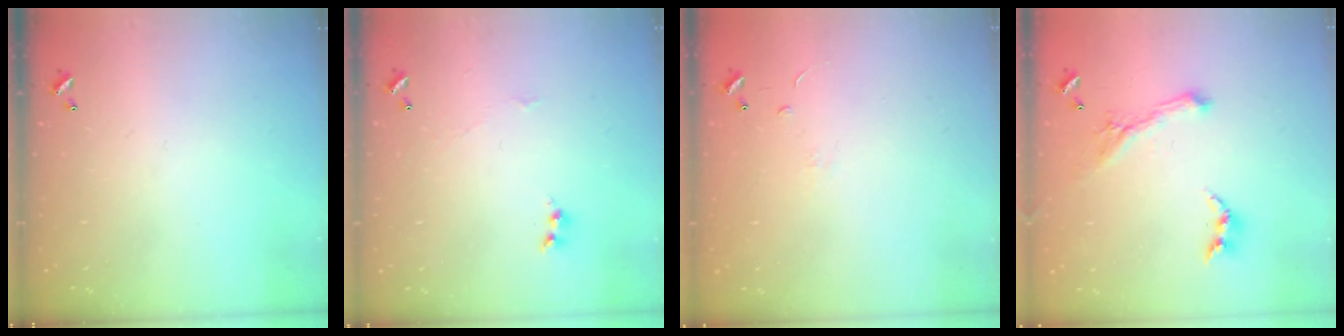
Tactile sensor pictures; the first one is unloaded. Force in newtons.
{"total": 1.6, "press": 1.6, "slide": 0.2}
{"total": 6.5, "press": 6.5, "slide": 0.6}
{"total": 0.8, "press": 0.8, "slide": 0.2}